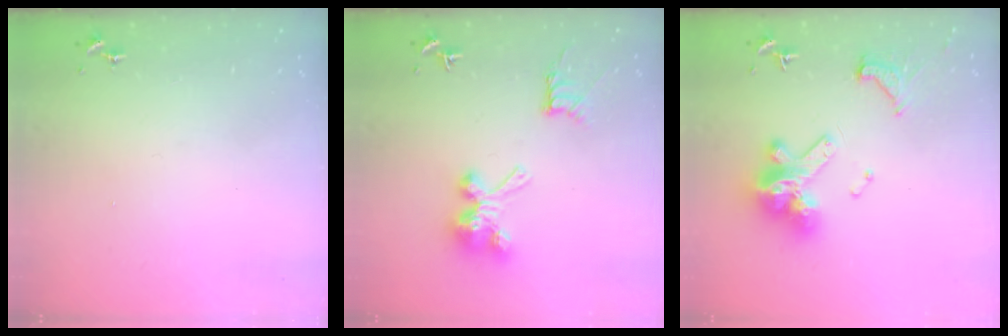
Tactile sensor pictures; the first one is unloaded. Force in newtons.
{"total": 11.3, "press": 11.3, "slide": 0.4}
{"total": 15.3, "press": 15.2, "slide": 1.1}